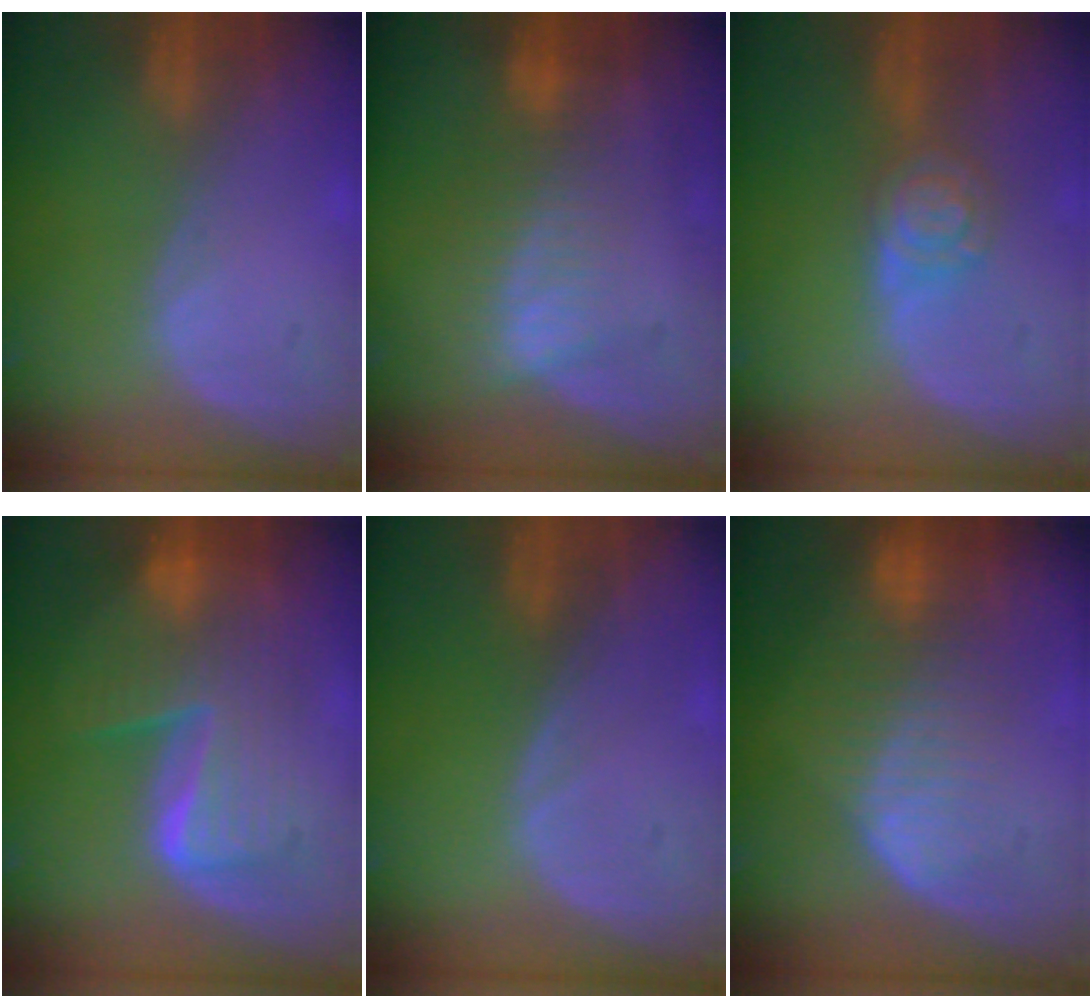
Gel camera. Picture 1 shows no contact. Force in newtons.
{"total": 7.2, "press": 6.3, "slide": 3.5}
{"total": 4.8, "press": 4.8, "slide": 0.2}
{"total": 9.9, "press": 9.9, "slide": 0.9}
{"total": 0.0}
{"total": 7.9, "press": 7.4, "slide": 2.5}